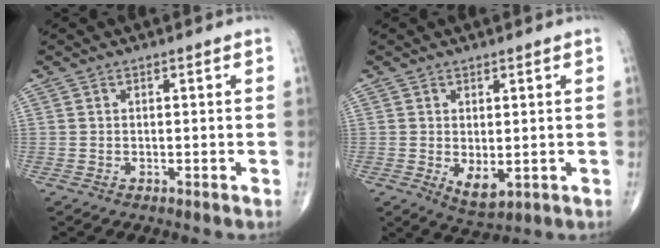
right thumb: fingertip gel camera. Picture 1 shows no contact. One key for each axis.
{"total": 4.6, "fx": -0.6, "fy": 2.4, "fz": 3.9, "tx": -0.056, "ty": -0.012, "tz": 0.004}